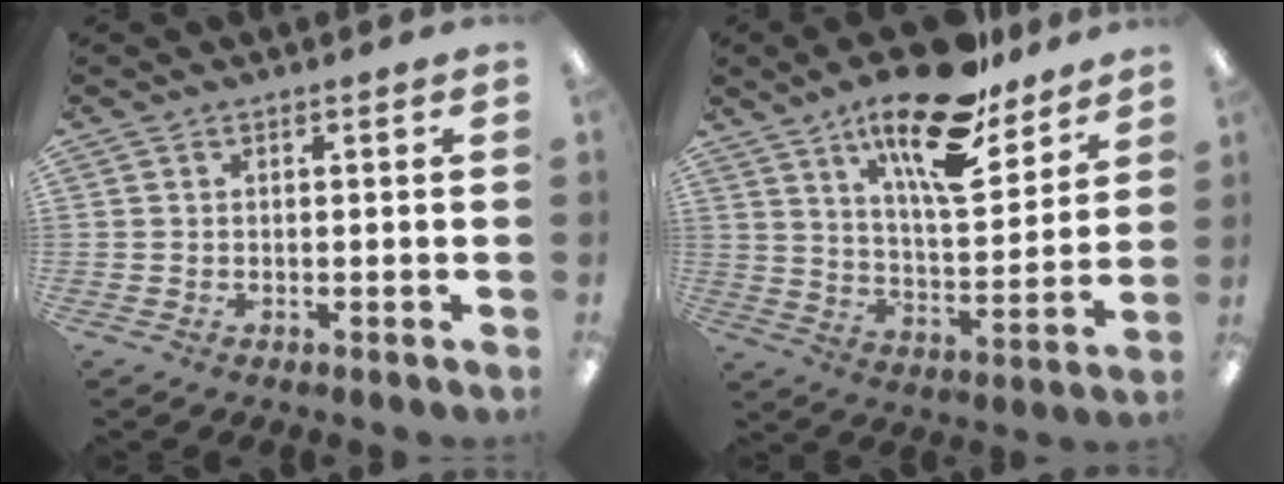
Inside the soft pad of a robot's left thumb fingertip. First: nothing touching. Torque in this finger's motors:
{"motor_torque": [0.40, 0.45, 1.31, -1.46, 0.22]}